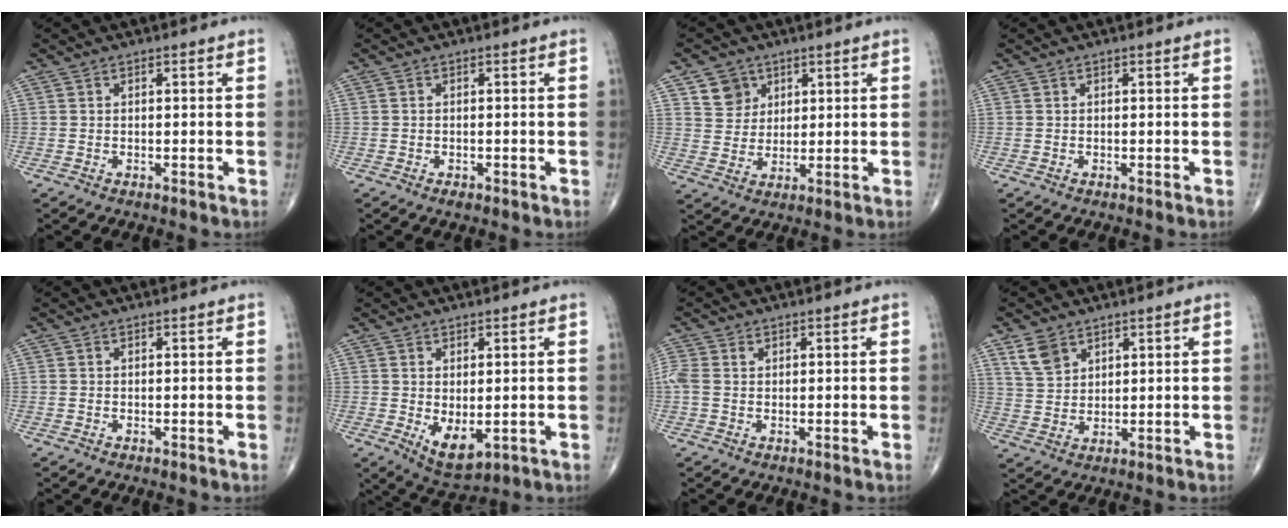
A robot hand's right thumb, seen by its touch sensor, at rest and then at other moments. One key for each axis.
{"total": 1.1, "fx": -0.6, "fy": 0.6, "fz": 0.7, "tx": -0.010, "ty": 0.003, "tz": -0.006}
{"total": 6.0, "fx": 3.0, "fy": 5.0, "fz": 1.3, "tx": 0.003, "ty": -0.017, "tz": 0.058}
{"total": 0.0}
{"total": 0.0}
{"total": 6.4, "fx": -0.8, "fy": 3.1, "fz": 5.5, "tx": -0.081, "ty": -0.014, "tz": 0.005}
{"total": 3.1, "fx": 0.6, "fy": 2.1, "fz": 2.2, "tx": -0.071, "ty": 0.016, "tz": 0.015}
{"total": 5.5, "fx": 3.5, "fy": 3.6, "fz": 2.4, "tx": -0.031, "ty": -0.015, "tz": 0.076}